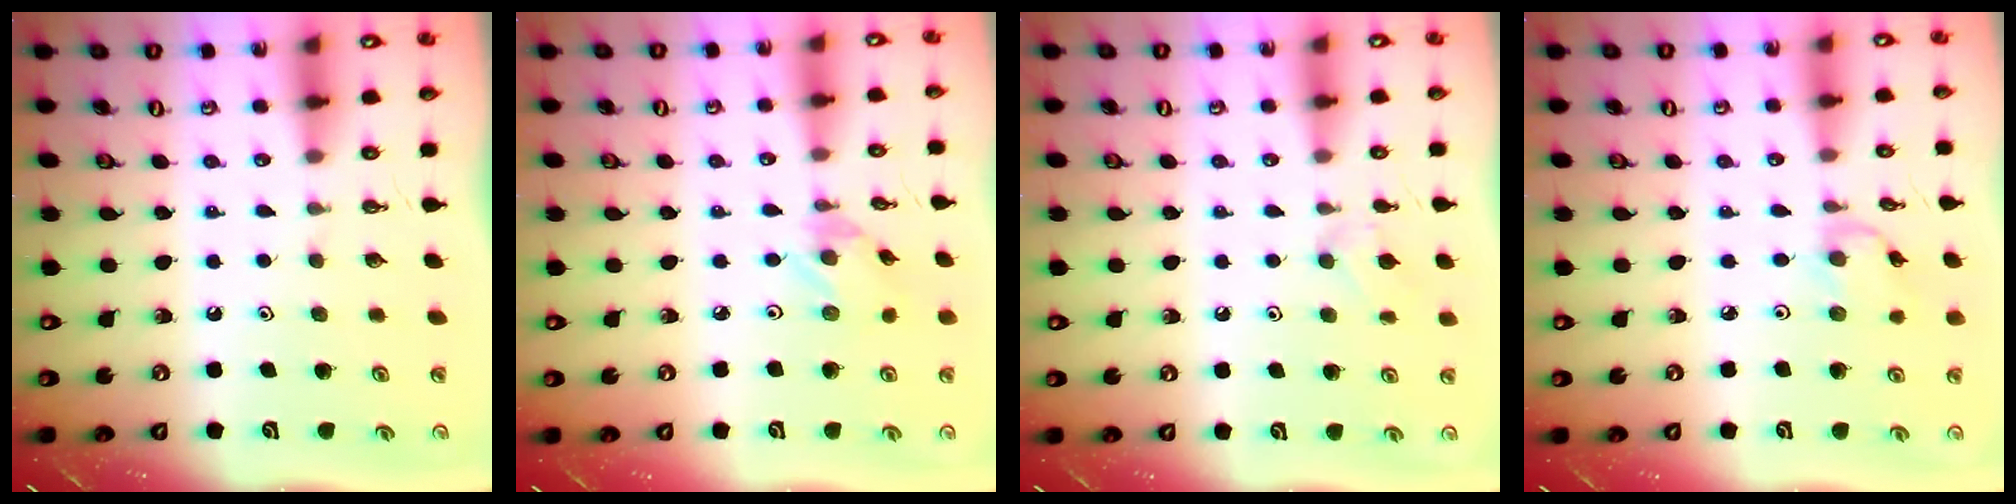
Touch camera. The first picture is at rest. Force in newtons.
{"total": 1.5, "press": 1.5, "slide": 0.0}
{"total": 6.6, "press": 6.5, "slide": 1.1}
{"total": 2.6, "press": 2.6, "slide": 0.2}